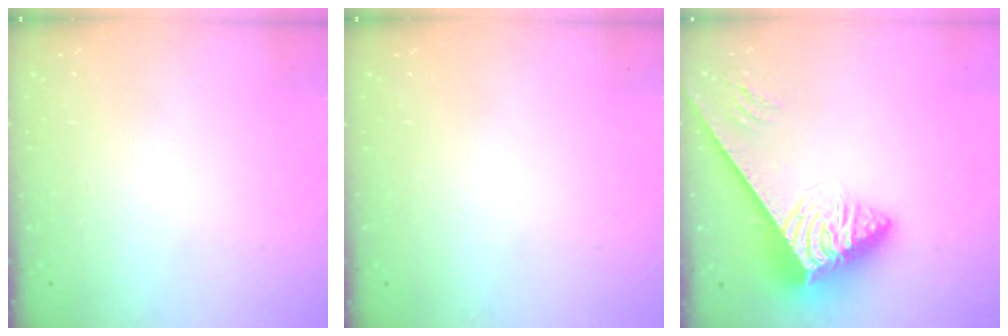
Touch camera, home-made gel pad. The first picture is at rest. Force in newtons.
{"total": 0.0}
{"total": 5.5, "press": 5.5, "slide": 0.5}